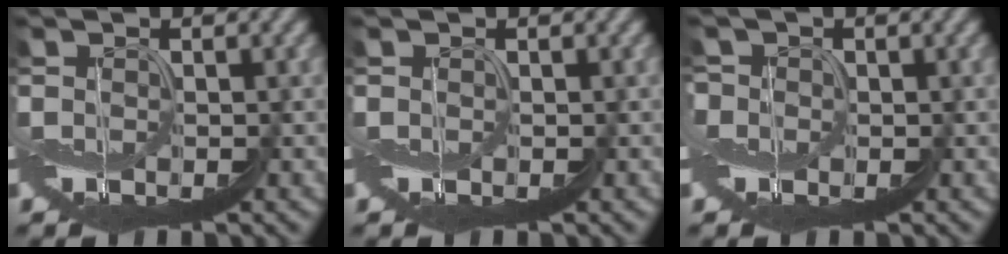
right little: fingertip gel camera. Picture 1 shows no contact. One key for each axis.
{"total": 0.0}
{"total": 1.9, "fx": 0.5, "fy": 1.8, "fz": 0.5, "tx": 0.001, "ty": 0.017, "tz": -0.016}